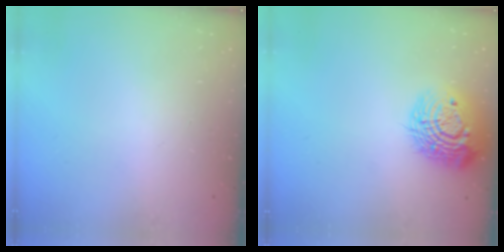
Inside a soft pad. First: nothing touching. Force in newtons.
{"total": 15.9, "press": 15.9, "slide": 1.0}